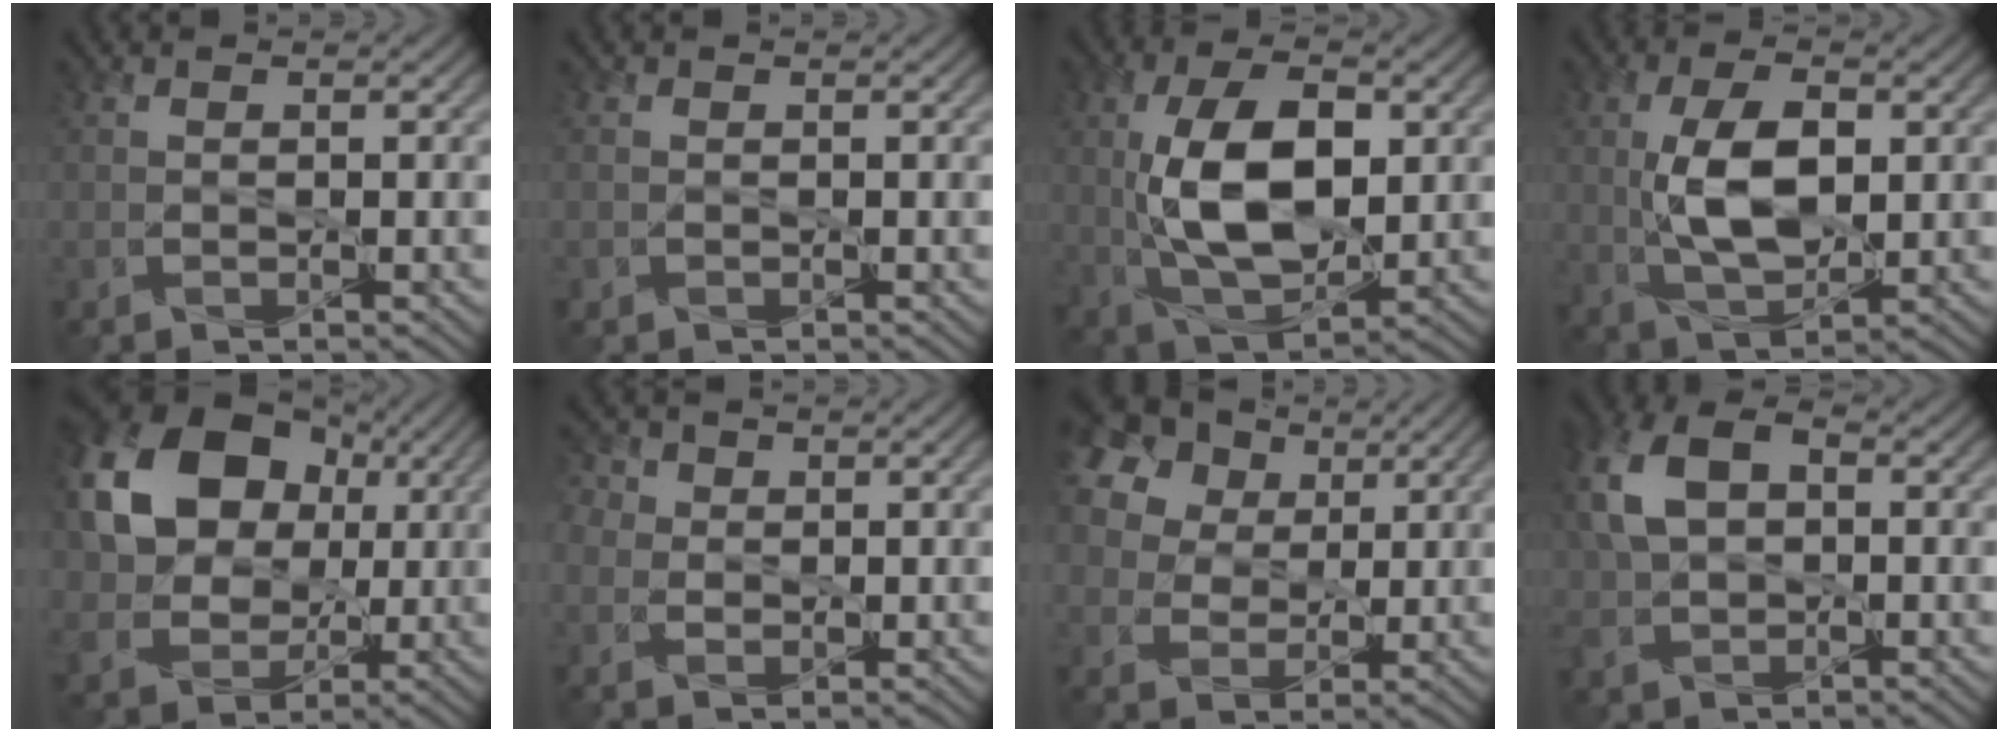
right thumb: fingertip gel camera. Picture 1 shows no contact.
{"total": 0.6, "force": [-0.2, 0.6, -0.1], "torque": [0.005, -0.004, -0.008]}
{"total": 11.6, "force": [0.8, 6.5, 9.6], "torque": [-0.196, -0.001, 0.019]}
{"total": 8.7, "force": [0.7, 4.7, 7.3], "torque": [-0.154, 0.000, 0.015]}
{"total": 16.3, "force": [3.4, 12.7, 9.6], "torque": [-0.208, 0.020, 0.053]}
{"total": 3.9, "force": [1.1, 3.4, 1.6], "torque": [-0.040, 0.008, 0.000]}
{"total": 21.1, "force": [10.8, 15.6, 9.3], "torque": [-0.289, 0.049, 0.201]}
{"total": 9.7, "force": [1.7, 6.5, 7.0], "torque": [-0.182, 0.013, 0.021]}